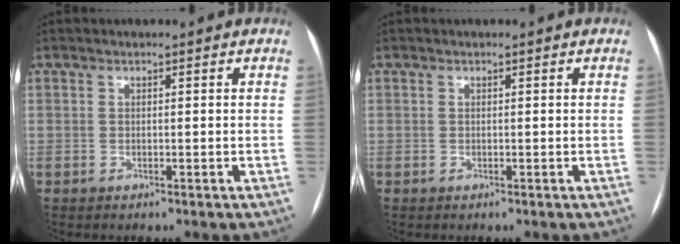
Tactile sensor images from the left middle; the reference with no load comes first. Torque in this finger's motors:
{"motor_torque": [0.00, 0.00, 0.00, 0.00]}